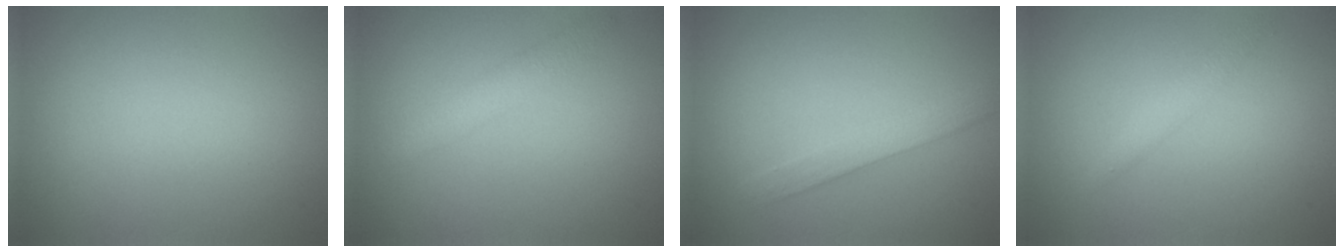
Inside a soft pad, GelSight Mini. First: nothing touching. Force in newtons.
{"total": 2.7, "press": 2.7, "slide": 0.2}
{"total": 1.7, "press": 1.7, "slide": 0.1}
{"total": 1.4, "press": 1.4, "slide": 0.0}